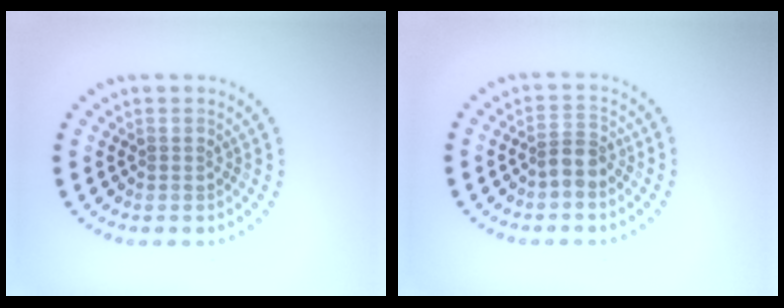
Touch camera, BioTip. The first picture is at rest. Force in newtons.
{"total": 2.1, "press": 1.6, "slide": 1.3}